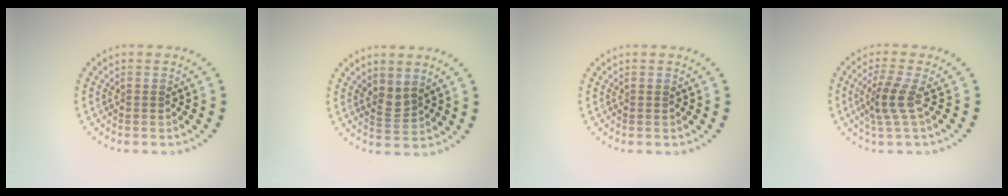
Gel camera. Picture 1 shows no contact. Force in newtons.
{"total": 1.8, "press": 1.3, "slide": 1.2}
{"total": 0.0}
{"total": 2.6, "press": 1.8, "slide": 1.8}